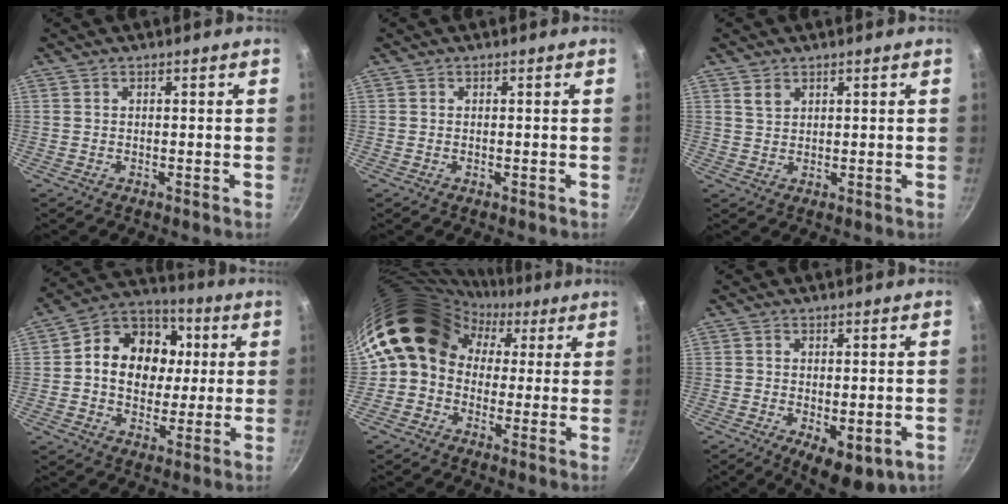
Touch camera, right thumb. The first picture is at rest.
{"total": 0.0}
{"total": 2.3, "force": [1.3, 1.4, 1.2], "torque": [-0.018, -0.002, 0.027]}
{"total": 16.2, "force": [1.9, 13.1, 9.5], "torque": [-0.125, 0.017, 0.017]}
{"total": 15.8, "force": [2.7, 13.4, 7.9], "torque": [-0.107, 0.050, 0.024]}
{"total": 10.5, "force": [-3.6, 4.7, 8.7], "torque": [-0.108, -0.008, -0.039]}